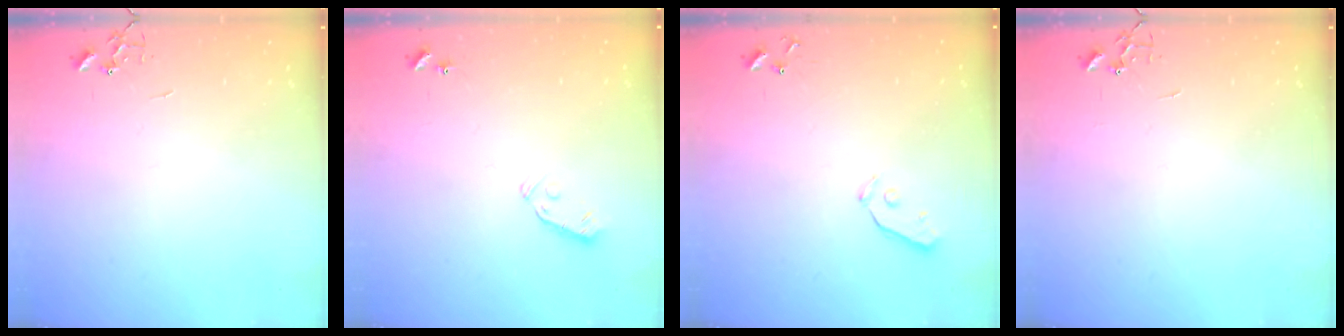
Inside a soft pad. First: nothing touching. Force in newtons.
{"total": 3.6, "press": 3.4, "slide": 0.9}
{"total": 3.8, "press": 3.8, "slide": 0.4}
{"total": 0.0}